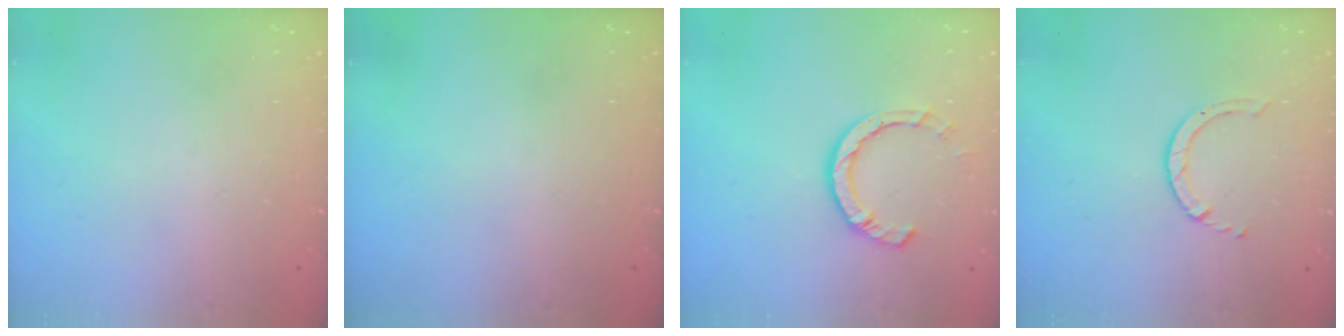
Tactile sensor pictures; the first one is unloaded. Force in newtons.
{"total": 0.0}
{"total": 7.8, "press": 7.7, "slide": 1.2}
{"total": 2.5, "press": 2.4, "slide": 0.3}